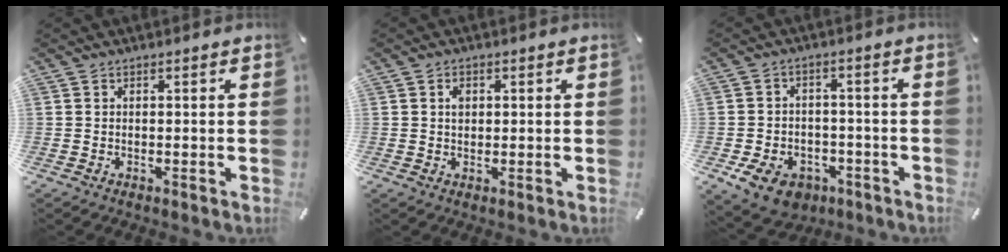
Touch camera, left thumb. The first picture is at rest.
{"total": 2.0, "force": [0.5, 1.6, 1.2], "torque": [-0.019, 0.003, 0.005]}
{"total": 8.9, "force": [-4.6, 6.5, 4.0], "torque": [-0.073, 0.033, -0.079]}